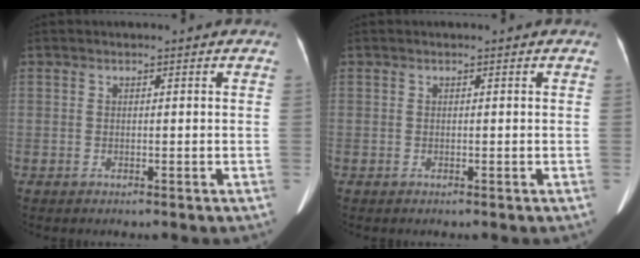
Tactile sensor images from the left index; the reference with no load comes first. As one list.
[{"total": 0.0}]